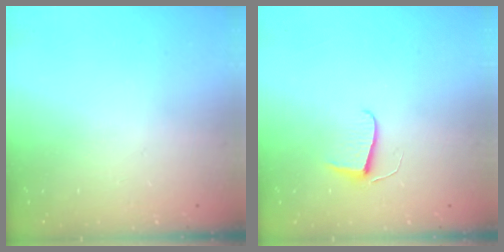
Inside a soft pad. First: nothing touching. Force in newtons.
{"total": 5.9, "press": 5.8, "slide": 0.6}